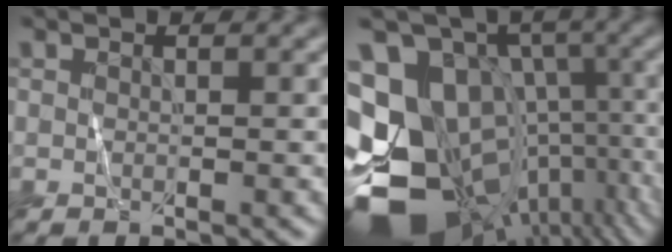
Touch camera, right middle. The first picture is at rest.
{"total": 19.7, "force": [-6.9, 14.7, 11.1], "torque": [-0.199, -0.010, -0.079]}